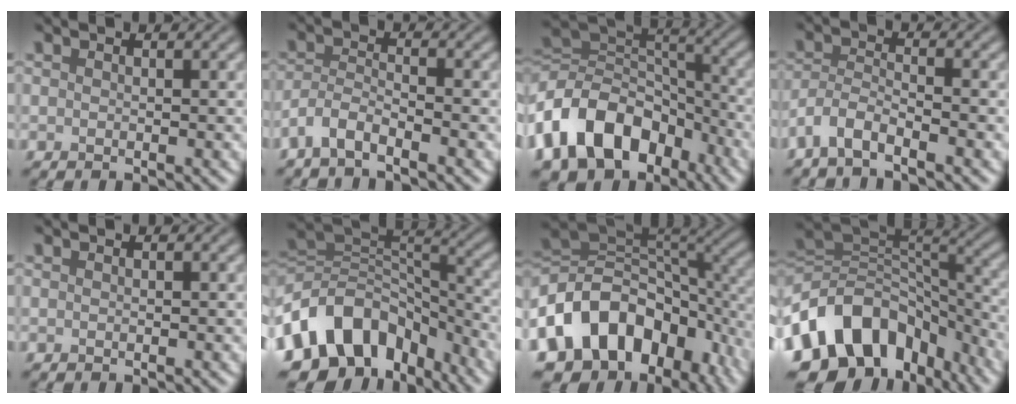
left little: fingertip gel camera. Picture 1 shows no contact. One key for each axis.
{"total": 2.8, "fx": -2.3, "fy": 0.5, "fz": 1.5, "tx": -0.033, "ty": 0.001, "tz": -0.056}
{"total": 12.7, "fx": -5.9, "fy": 8.9, "fz": 6.9, "tx": -0.143, "ty": 0.005, "tz": -0.114}
{"total": 3.2, "fx": -2.6, "fy": 0.6, "fz": 1.7, "tx": -0.038, "ty": 0.000, "tz": -0.063}
{"total": 0.0}
{"total": 12.1, "fx": -5.8, "fy": 8.6, "fz": 6.2, "tx": -0.117, "ty": 0.008, "tz": -0.107}
{"total": 14.6, "fx": -5.4, "fy": 10.3, "fz": 8.8, "tx": -0.160, "ty": 0.004, "tz": -0.093}
{"total": 13.6, "fx": -6.3, "fy": 9.6, "fz": 7.2, "tx": -0.143, "ty": 0.006, "tz": -0.111}